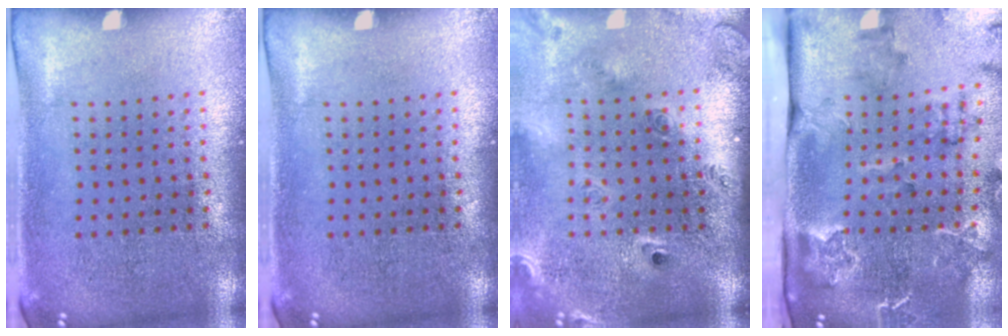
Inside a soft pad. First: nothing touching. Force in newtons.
{"total": 0.0}
{"total": 2.7, "press": 2.0, "slide": 1.8}
{"total": 2.5, "press": 2.3, "slide": 0.9}